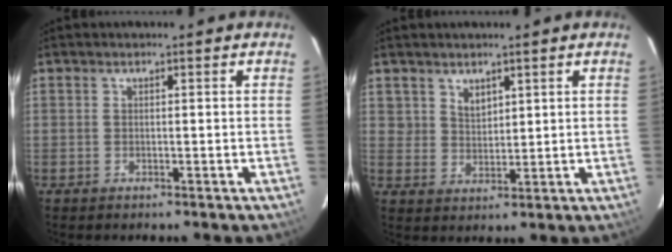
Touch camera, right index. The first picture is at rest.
{"total": 3.3, "force": [2.4, 2.2, 0.5], "torque": [0.000, 0.007, 0.047]}